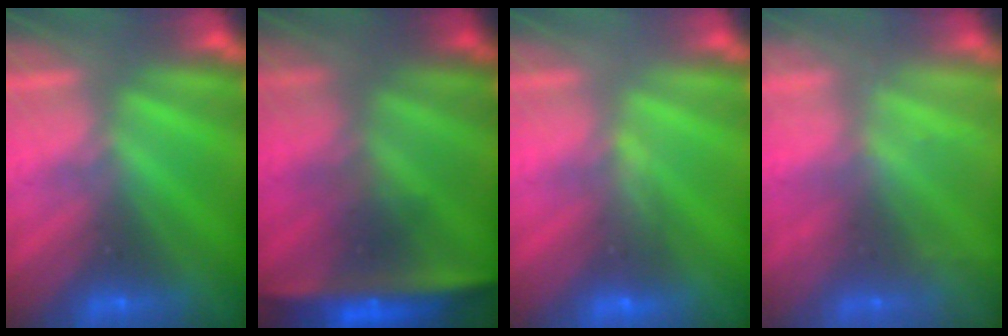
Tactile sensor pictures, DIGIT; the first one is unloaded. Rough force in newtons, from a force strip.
{"total": 7.6}
{"total": 4.6}
{"total": 2.3}